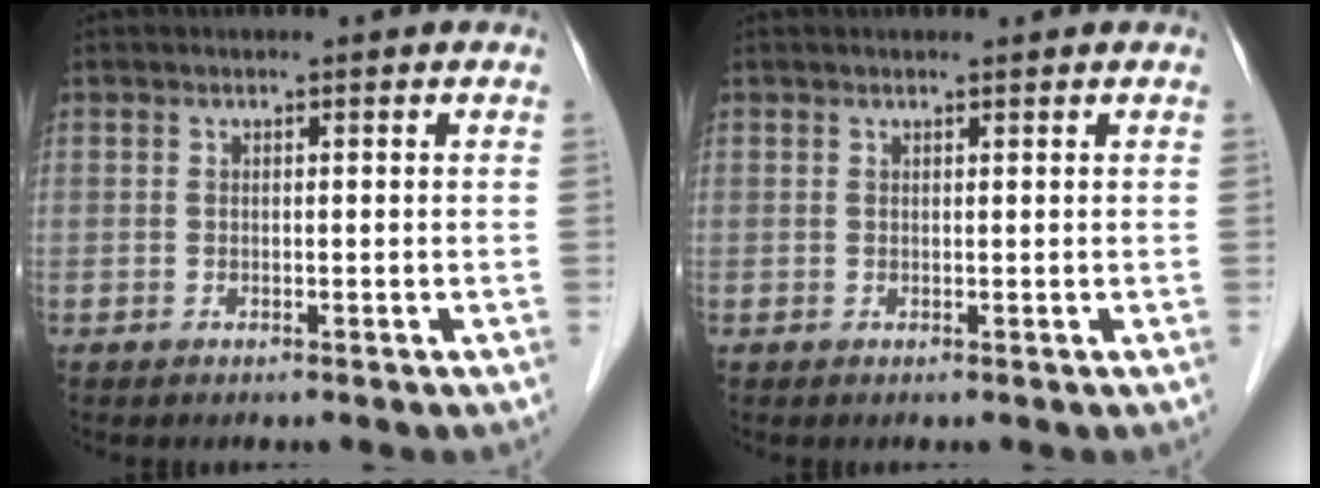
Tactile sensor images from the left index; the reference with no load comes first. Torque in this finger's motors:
{"motor_torque": [0.17, -0.15, 0.08, 0.00]}